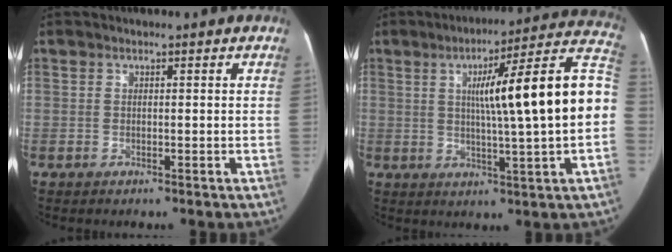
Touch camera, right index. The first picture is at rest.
{"total": 19.4, "force": [1.5, 0.0, 19.3], "torque": [-0.249, 0.034, 0.014]}